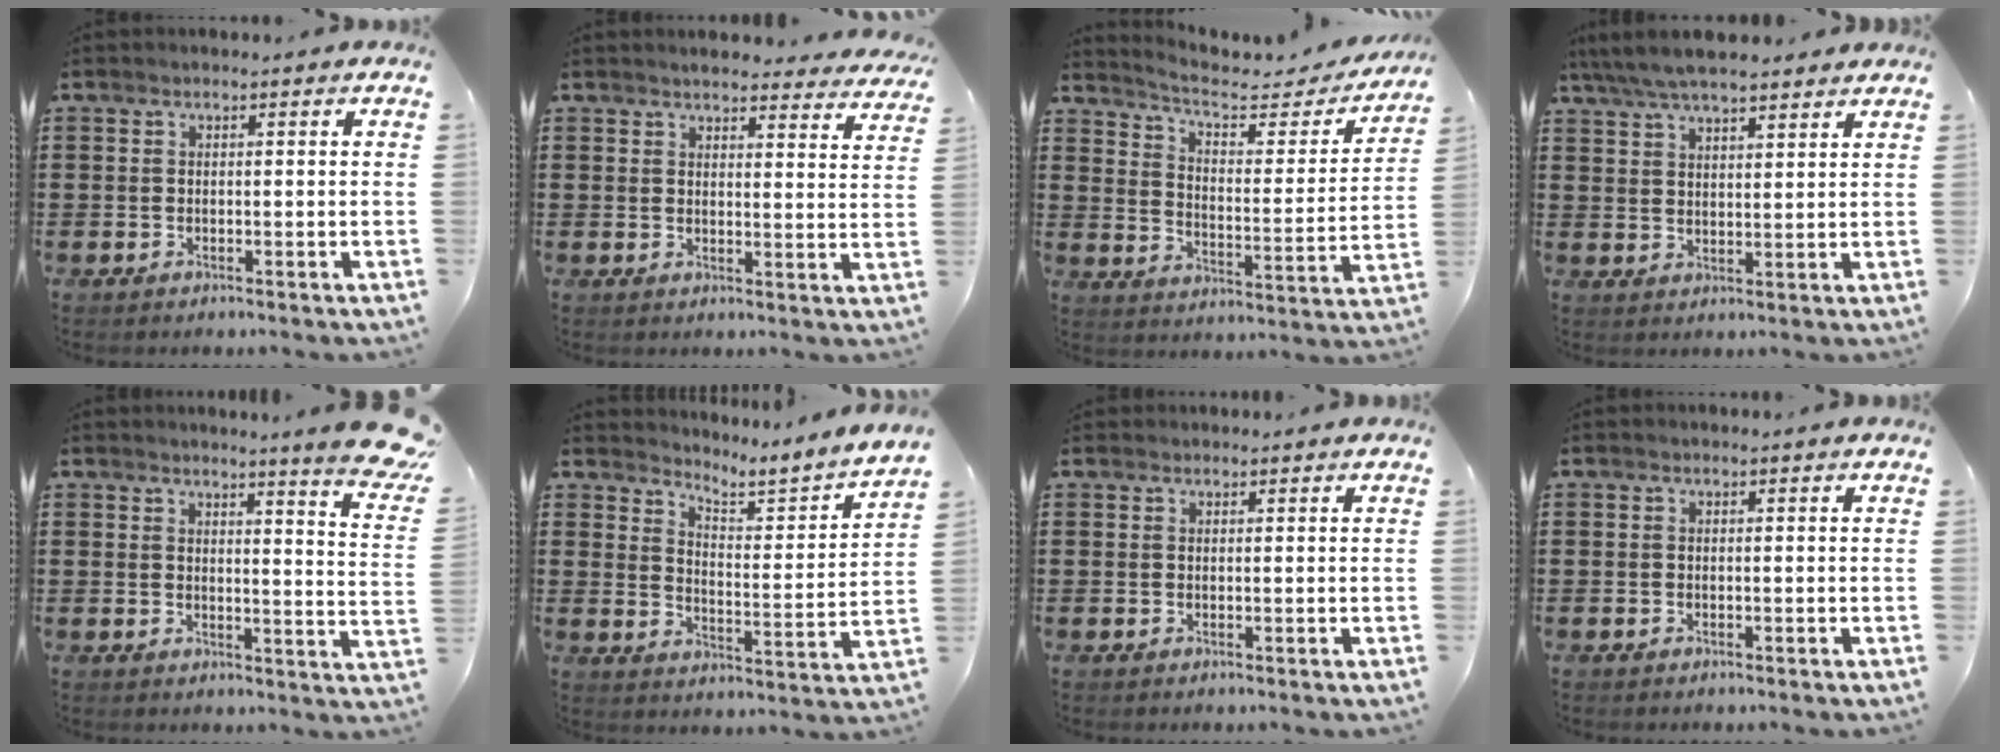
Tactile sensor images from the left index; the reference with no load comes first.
{"total": 3.3, "force": [3.2, 0.1, 0.5], "torque": [-0.014, -0.018, 0.056]}
{"total": 4.7, "force": [3.7, 1.3, 2.7], "torque": [-0.065, -0.028, 0.052]}
{"total": 5.8, "force": [5.2, 1.2, 2.4], "torque": [-0.062, -0.009, 0.095]}
{"total": 6.4, "force": [5.3, -1.1, 3.4], "torque": [-0.060, -0.039, 0.086]}
{"total": 2.1, "force": [1.9, -0.3, 0.8], "torque": [-0.028, -0.034, 0.014]}
{"total": 0.7, "force": [0.7, 0.2, 0.0], "torque": [-0.002, -0.001, 0.014]}
{"total": 0.0}